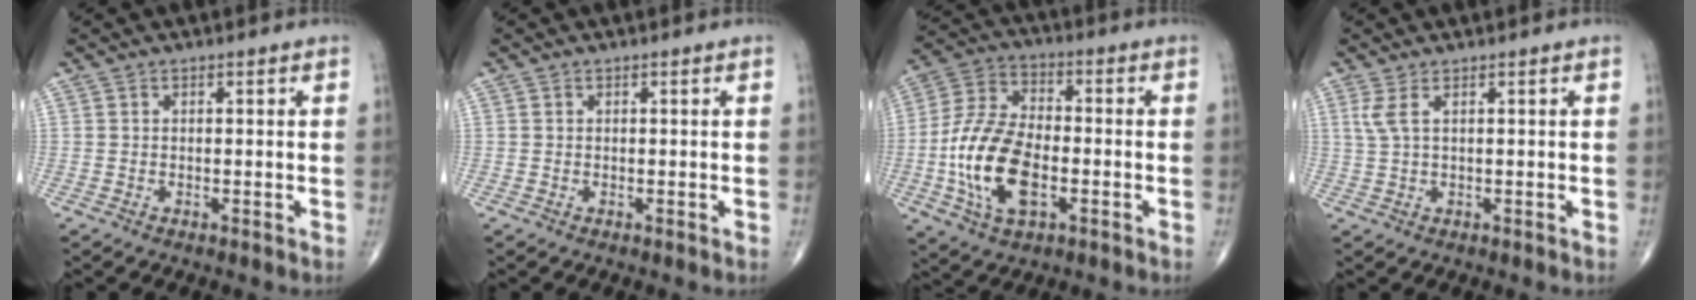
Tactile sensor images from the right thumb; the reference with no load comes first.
{"total": 0.0}
{"total": 16.3, "force": [-3.7, 8.8, 13.2], "torque": [-0.263, 0.019, -0.070]}
{"total": 2.6, "force": [1.0, 0.5, 2.3], "torque": [-0.064, 0.007, 0.031]}